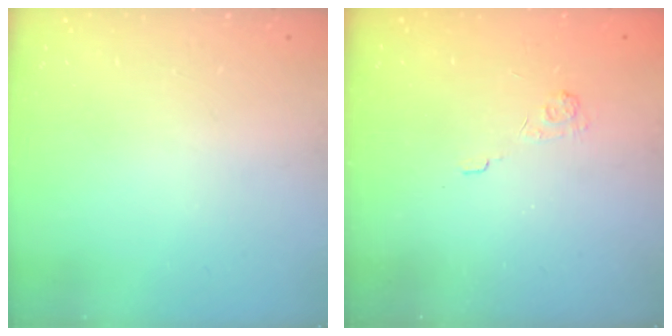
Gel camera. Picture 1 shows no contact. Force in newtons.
{"total": 2.1, "press": 1.5, "slide": 1.4}